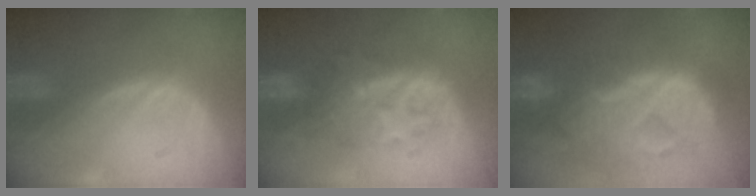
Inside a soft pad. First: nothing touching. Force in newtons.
{"total": 7.9, "press": 7.7, "slide": 1.7}
{"total": 13.1, "press": 11.1, "slide": 6.9}